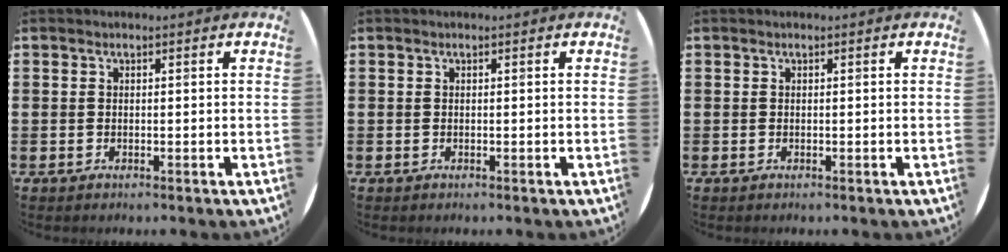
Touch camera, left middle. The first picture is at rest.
{"total": 0.0}
{"total": 0.0}